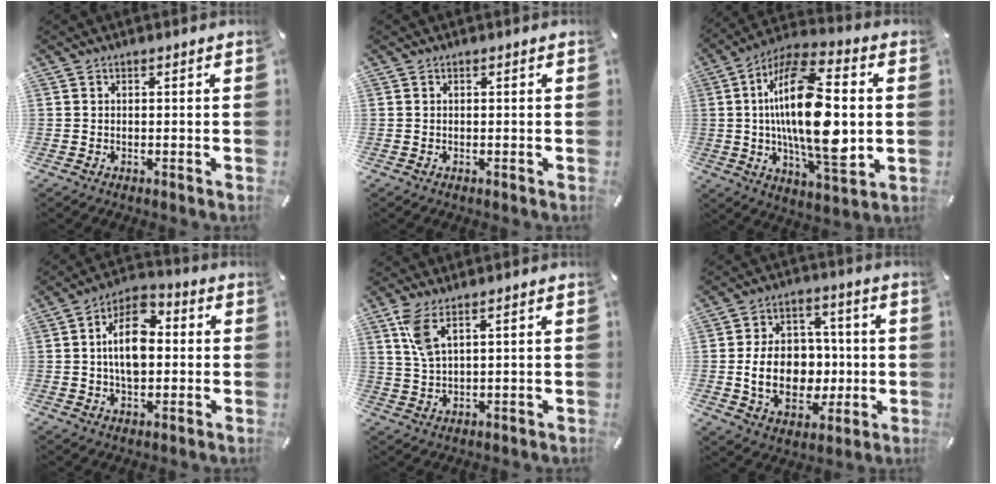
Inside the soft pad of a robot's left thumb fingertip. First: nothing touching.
{"total": 0.0}
{"total": 23.1, "force": [1.5, 8.8, 21.2], "torque": [-0.412, -0.016, 0.018]}
{"total": 11.8, "force": [0.7, 7.6, 9.0], "torque": [-0.171, 0.005, 0.007]}
{"total": 5.9, "force": [2.9, 1.9, 4.8], "torque": [-0.111, -0.003, 0.051]}
{"total": 14.9, "force": [-1.0, 11.7, 9.3], "torque": [-0.164, 0.005, -0.010]}